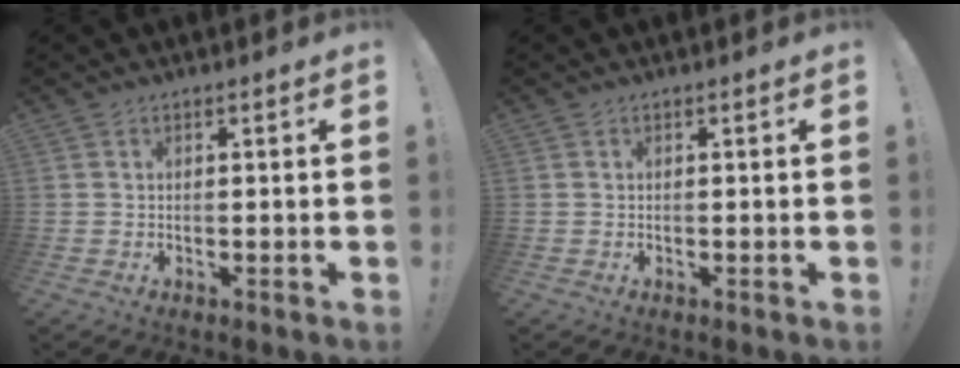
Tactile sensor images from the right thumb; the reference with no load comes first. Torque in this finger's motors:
{"motor_torque": [0.00, 0.00, 0.00, 0.00, 0.00]}